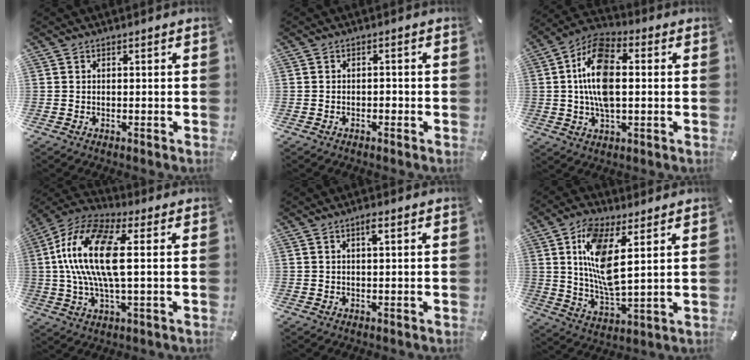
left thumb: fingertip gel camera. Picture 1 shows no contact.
{"total": 1.1, "force": [-0.5, 0.7, 0.7], "torque": [-0.015, 0.003, -0.011]}
{"total": 12.9, "force": [0.8, 6.9, 10.8], "torque": [-0.234, -0.003, 0.010]}
{"total": 17.8, "force": [2.1, 7.3, 16.1], "torque": [-0.340, -0.007, 0.031]}
{"total": 2.1, "force": [0.7, 0.5, 1.9], "torque": [-0.039, 0.004, 0.011]}
{"total": 12.6, "force": [4.9, 5.0, 10.4], "torque": [-0.221, -0.016, 0.084]}